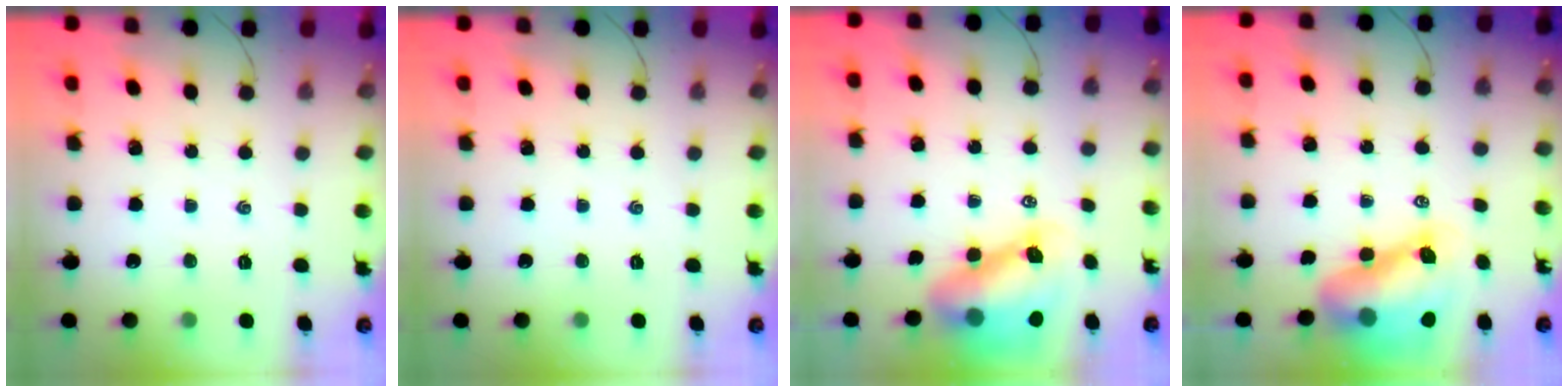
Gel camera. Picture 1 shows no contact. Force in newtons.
{"total": 0.0}
{"total": 10.5, "press": 9.9, "slide": 3.5}
{"total": 11.9, "press": 11.4, "slide": 3.4}